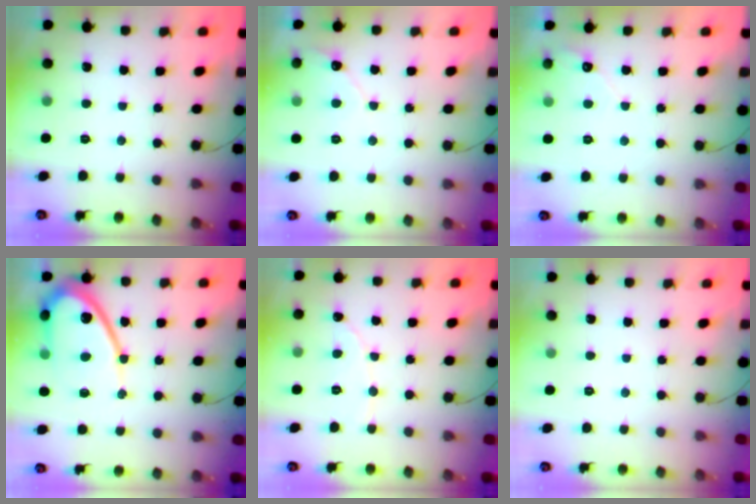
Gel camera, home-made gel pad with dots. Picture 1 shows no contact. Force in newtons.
{"total": 5.2, "press": 5.2, "slide": 0.5}
{"total": 3.4, "press": 3.4, "slide": 0.1}
{"total": 12.5, "press": 12.5, "slide": 1.1}
{"total": 2.5, "press": 2.5, "slide": 0.1}
{"total": 0.0}